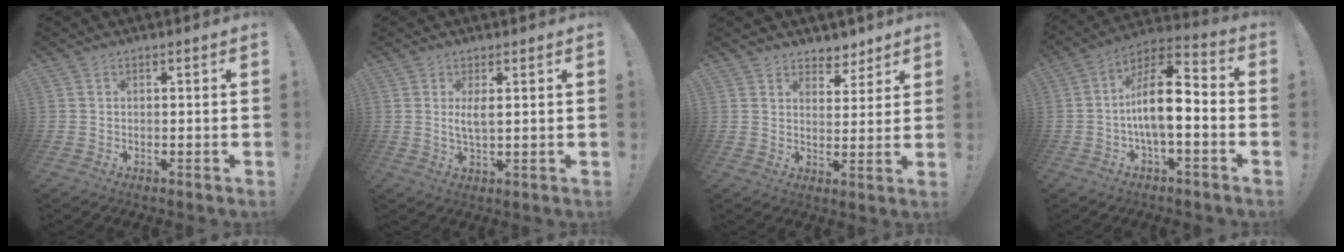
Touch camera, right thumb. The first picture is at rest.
{"total": 3.7, "force": [1.0, 0.9, 3.4], "torque": [-0.061, -0.006, 0.016]}
{"total": 5.8, "force": [4.7, 3.3, 0.7], "torque": [0.003, -0.044, 0.087]}
{"total": 14.1, "force": [-1.6, 5.8, 12.7], "torque": [-0.221, 0.016, -0.025]}